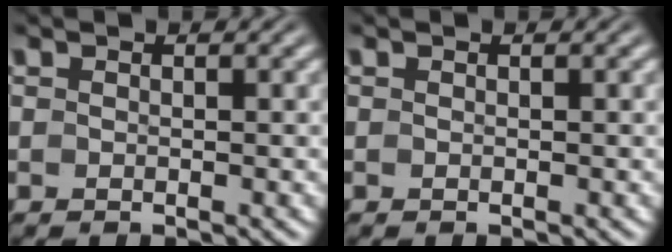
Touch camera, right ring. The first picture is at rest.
{"total": 0.0}